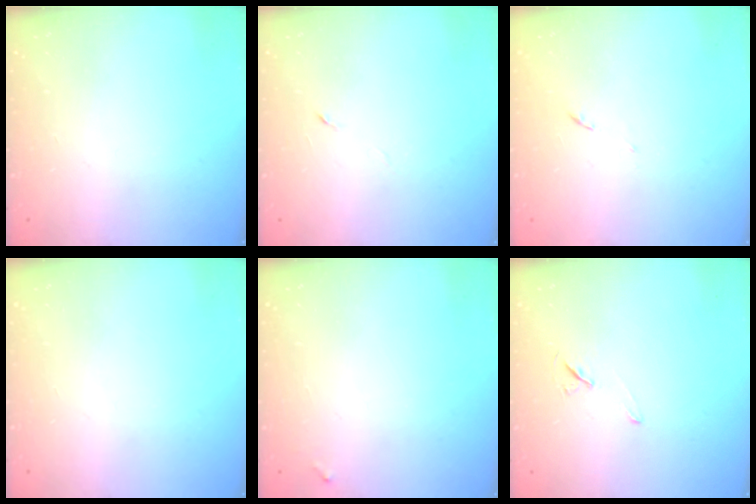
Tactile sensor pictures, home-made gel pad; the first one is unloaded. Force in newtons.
{"total": 2.9, "press": 2.7, "slide": 1.0}
{"total": 5.6, "press": 5.6, "slide": 0.4}
{"total": 0.0}
{"total": 3.9, "press": 3.9, "slide": 0.3}
{"total": 5.7, "press": 5.2, "slide": 2.4}